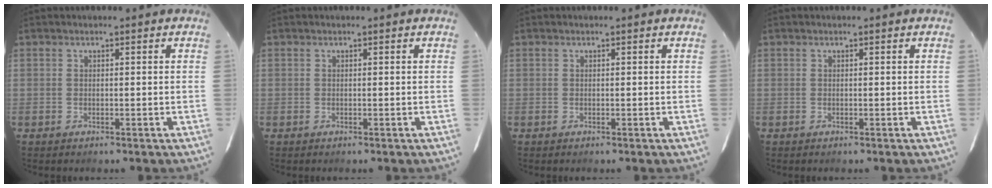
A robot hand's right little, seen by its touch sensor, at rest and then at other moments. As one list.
[{"total": 0.0}, {"total": 0.0}, {"total": 0.0}]